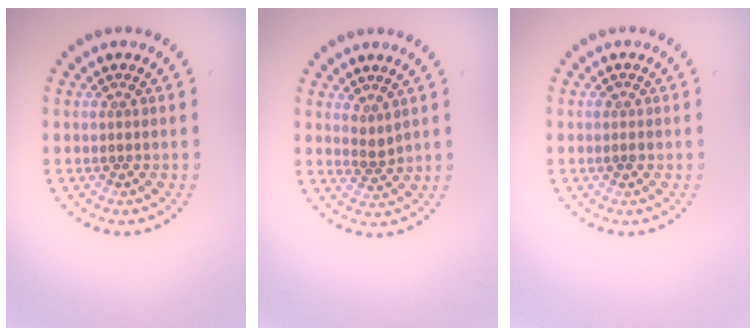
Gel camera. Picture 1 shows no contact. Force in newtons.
{"total": 1.5, "press": 1.1, "slide": 1.0}
{"total": 0.6, "press": 0.6, "slide": 0.1}